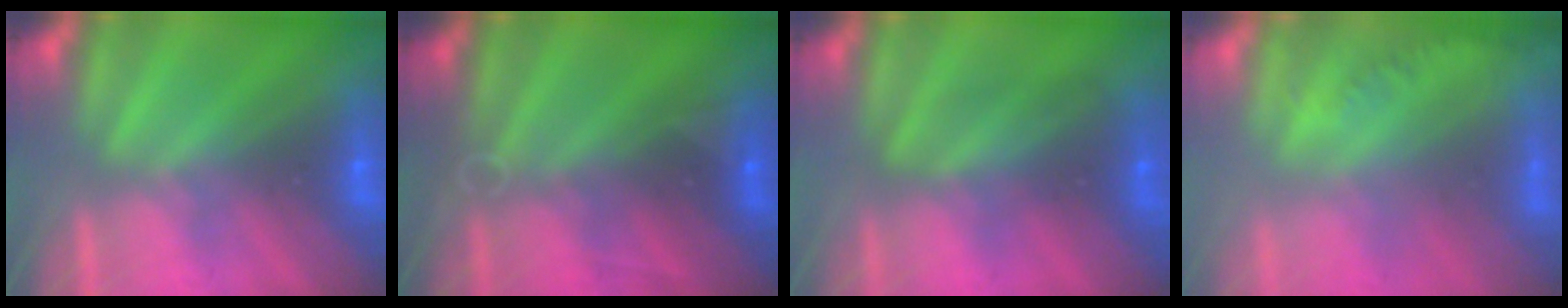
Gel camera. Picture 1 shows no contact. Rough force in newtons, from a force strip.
{"total": 2.8}
{"total": 2.4}
{"total": 1.2}